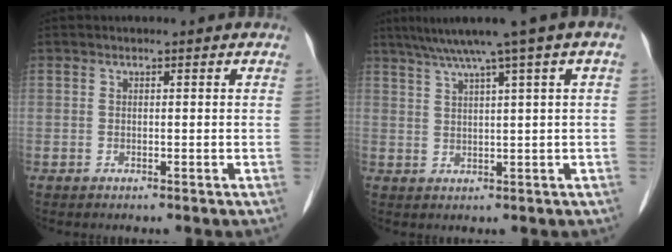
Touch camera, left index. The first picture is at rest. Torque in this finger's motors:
{"motor_torque": [-0.98, -0.87, -0.40, 0.00]}